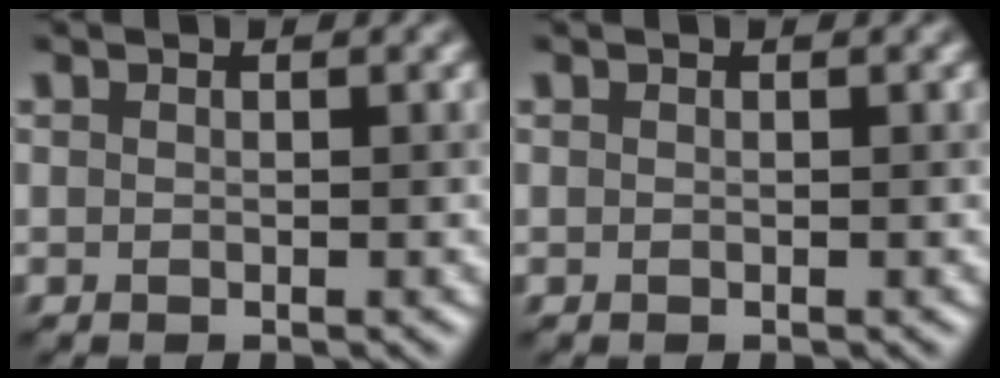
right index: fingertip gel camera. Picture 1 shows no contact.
{"total": 0.0}